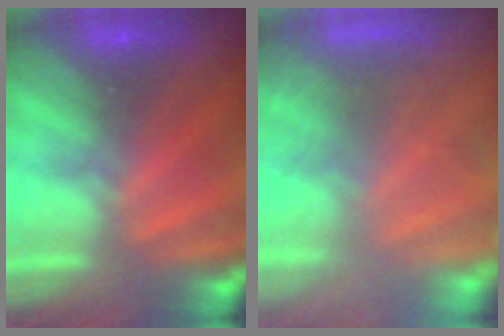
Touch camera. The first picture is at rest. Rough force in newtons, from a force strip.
{"total": 5.6}